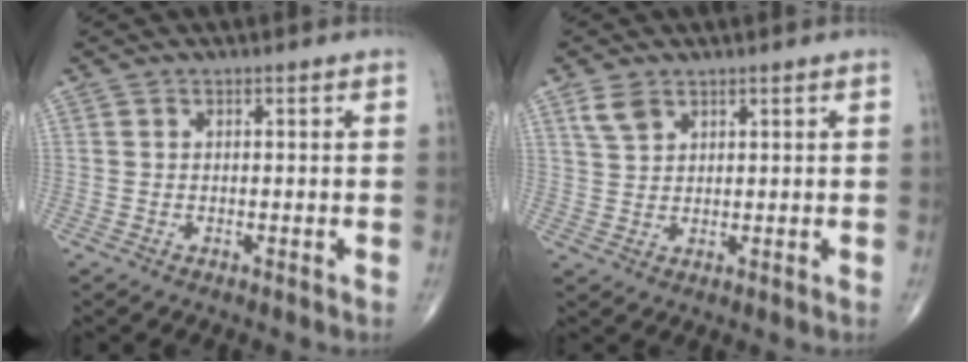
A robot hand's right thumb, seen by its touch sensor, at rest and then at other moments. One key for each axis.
{"total": 3.5, "fx": 2.3, "fy": 2.0, "fz": 1.8, "tx": -0.031, "ty": -0.005, "tz": 0.052}